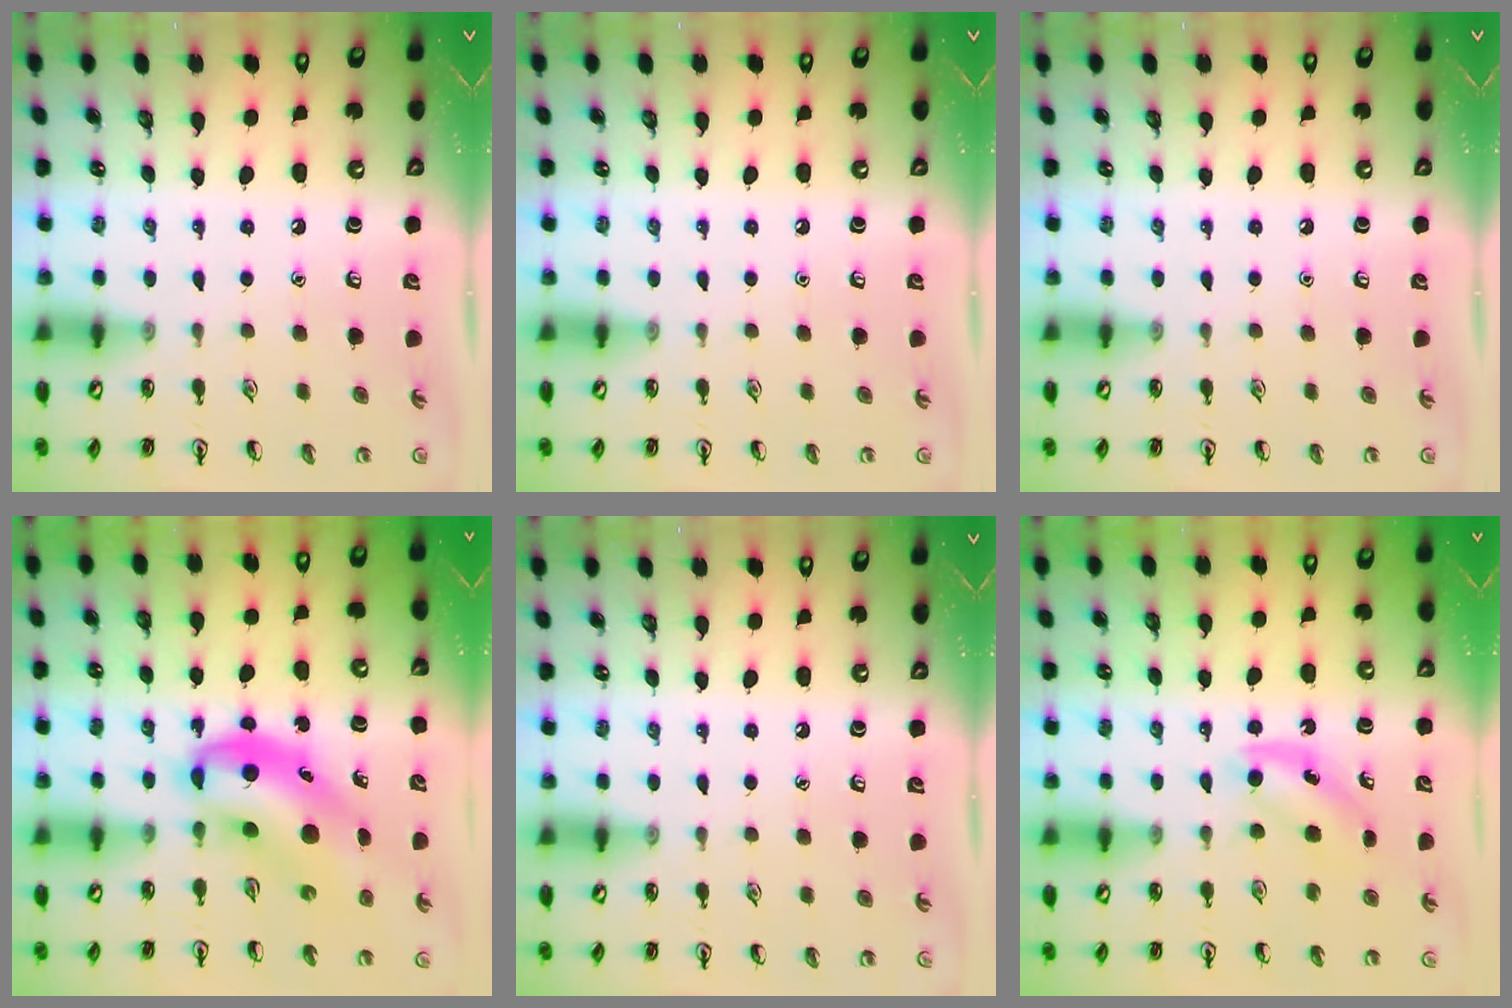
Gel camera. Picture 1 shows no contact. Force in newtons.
{"total": 0.0}
{"total": 0.0}
{"total": 8.5, "press": 8.2, "slide": 2.4}
{"total": 0.0}
{"total": 4.0, "press": 3.9, "slide": 0.9}